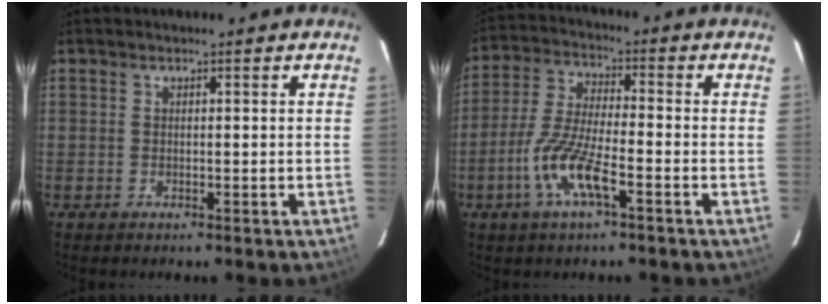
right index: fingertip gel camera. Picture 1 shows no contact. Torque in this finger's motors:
{"motor_torque": [1.11, -1.03, 0.70, 0.16]}